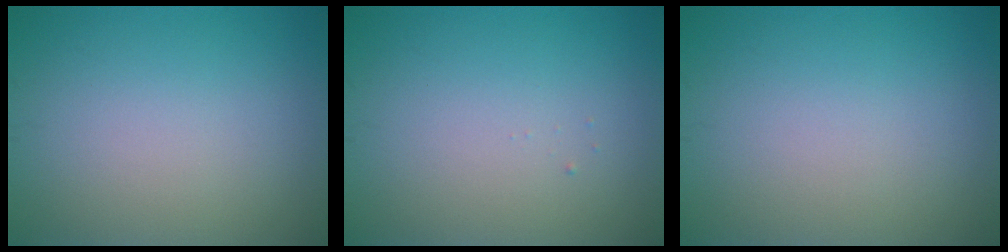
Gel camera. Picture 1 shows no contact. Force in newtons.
{"total": 0.0}
{"total": 0.0}